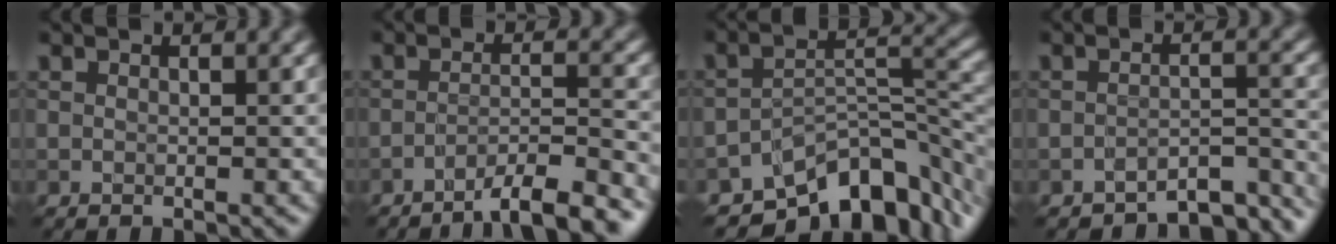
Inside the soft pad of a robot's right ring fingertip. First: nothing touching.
{"total": 6.0, "force": [-4.8, 0.8, 3.6], "torque": [-0.049, 0.009, -0.074]}
{"total": 9.1, "force": [-6.3, 4.1, 5.2], "torque": [-0.060, -0.008, -0.109]}
{"total": 5.3, "force": [-5.0, 1.0, 1.4], "torque": [-0.016, -0.005, -0.061]}